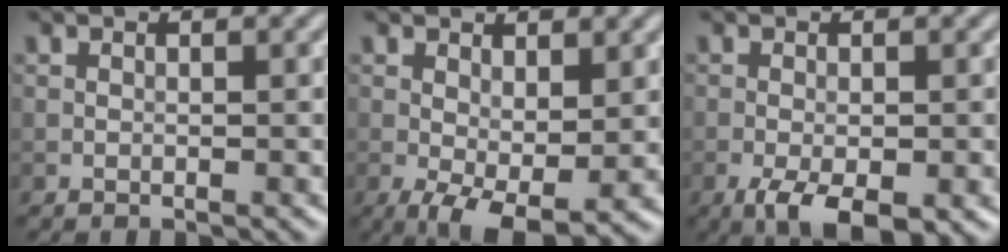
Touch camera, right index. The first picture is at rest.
{"total": 4.7, "force": [-0.5, 2.1, 4.1], "torque": [-0.073, -0.014, -0.004]}
{"total": 5.0, "force": [-2.4, 1.9, 3.9], "torque": [-0.069, -0.010, -0.037]}